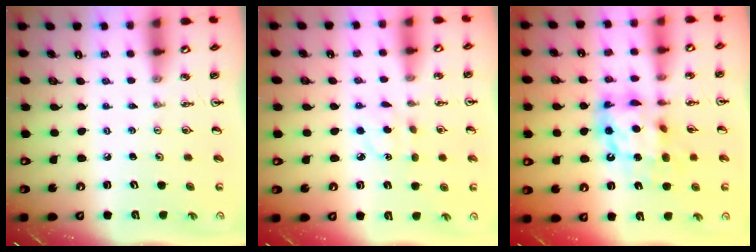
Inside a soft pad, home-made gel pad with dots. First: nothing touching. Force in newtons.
{"total": 3.8, "press": 3.8, "slide": 0.6}
{"total": 13.4, "press": 13.3, "slide": 1.1}